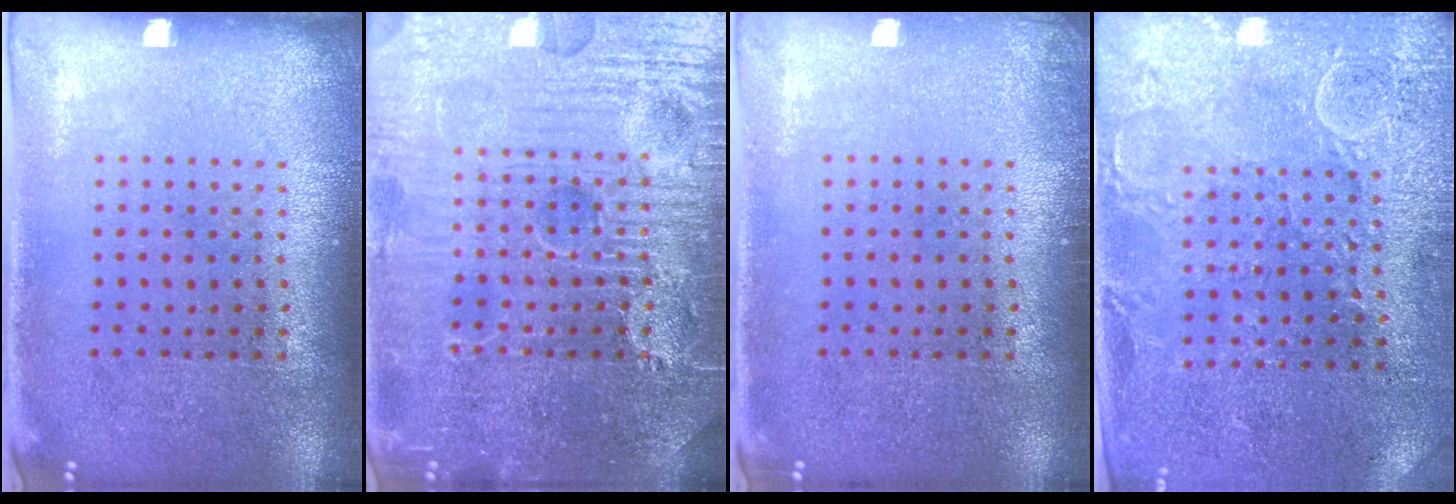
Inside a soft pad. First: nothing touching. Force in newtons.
{"total": 7.6, "press": 7.6, "slide": 0.8}
{"total": 0.6, "press": 0.6, "slide": 0.2}
{"total": 2.8, "press": 2.7, "slide": 0.7}